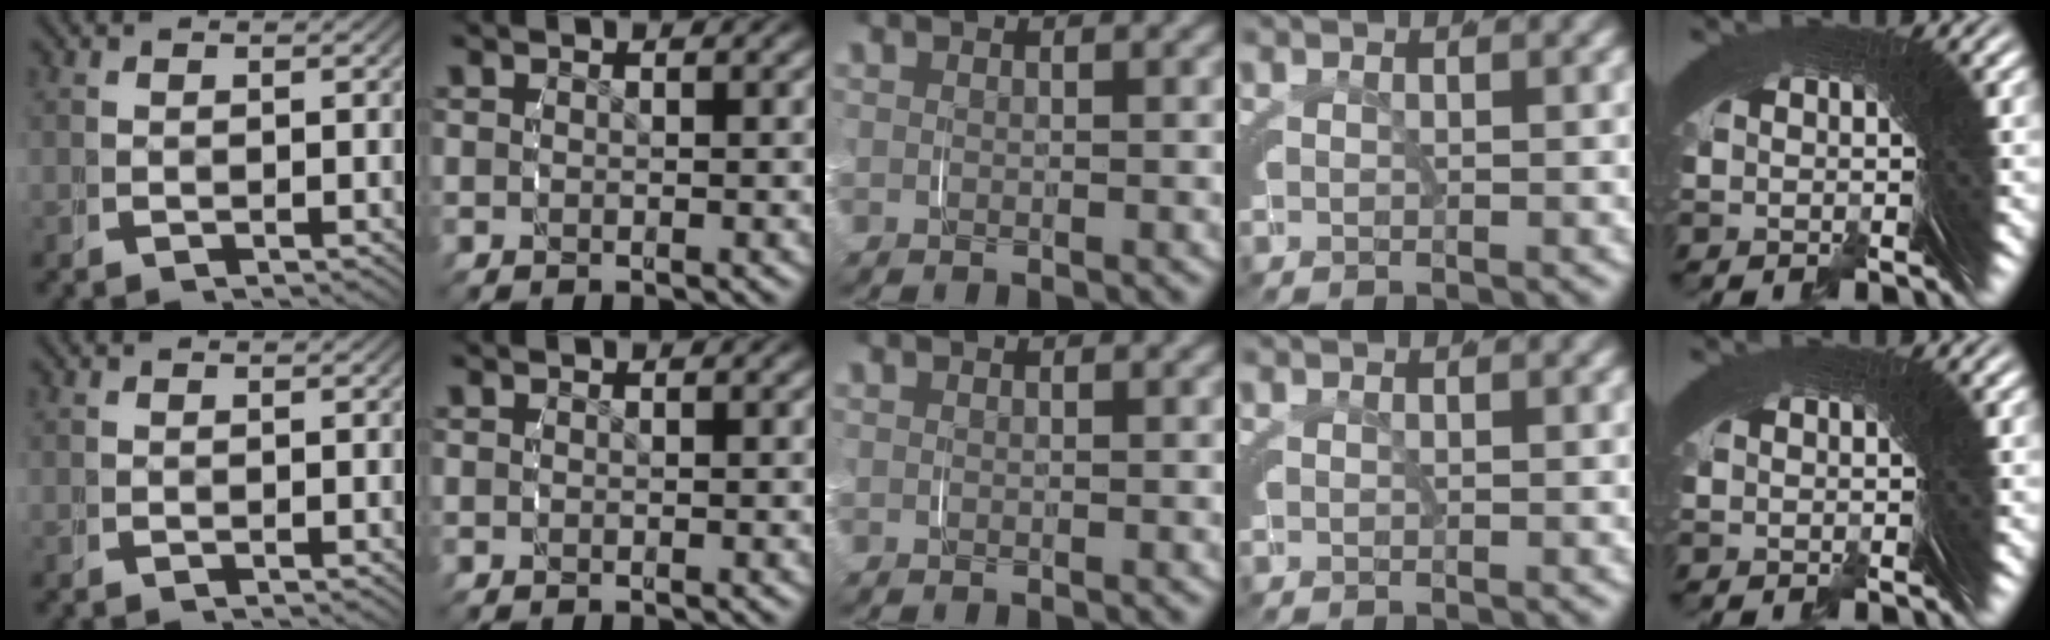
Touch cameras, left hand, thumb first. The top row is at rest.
{}